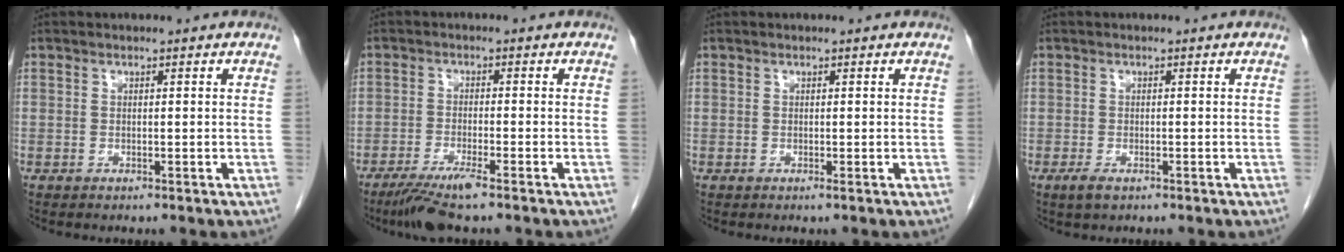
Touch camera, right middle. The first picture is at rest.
{"total": 5.7, "force": [-4.1, -0.1, 4.0], "torque": [-0.078, -0.016, -0.077]}
{"total": 0.0}
{"total": 1.9, "force": [-1.0, 0.7, 1.4], "torque": [-0.031, -0.002, -0.016]}